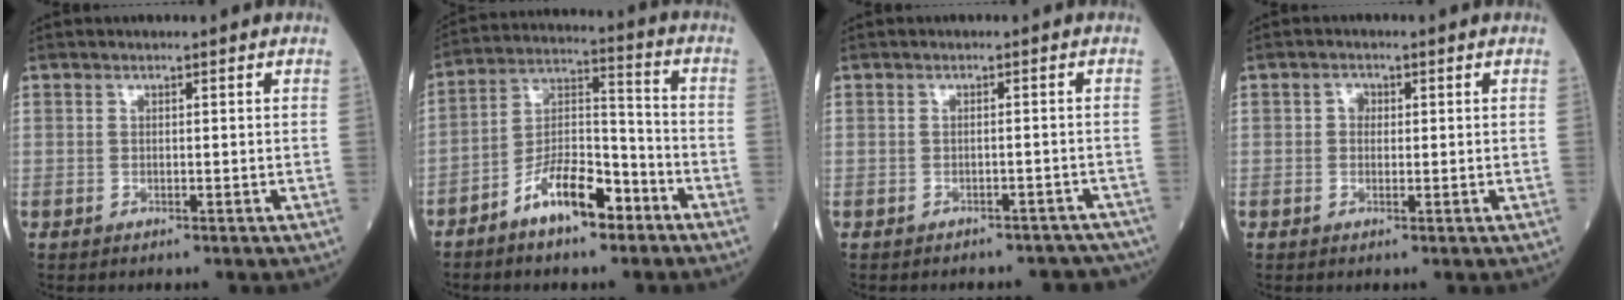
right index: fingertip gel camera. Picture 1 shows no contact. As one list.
[{"total": 10.3, "force": [-6.4, 3.6, 7.2], "torque": [-0.136, 0.017, -0.115]}, {"total": 9.4, "force": [-8.3, 4.1, 2.0], "torque": [-0.022, 0.006, -0.078]}, {"total": 1.9, "force": [0.4, 1.5, 1.1], "torque": [-0.017, 0.005, 0.004]}]